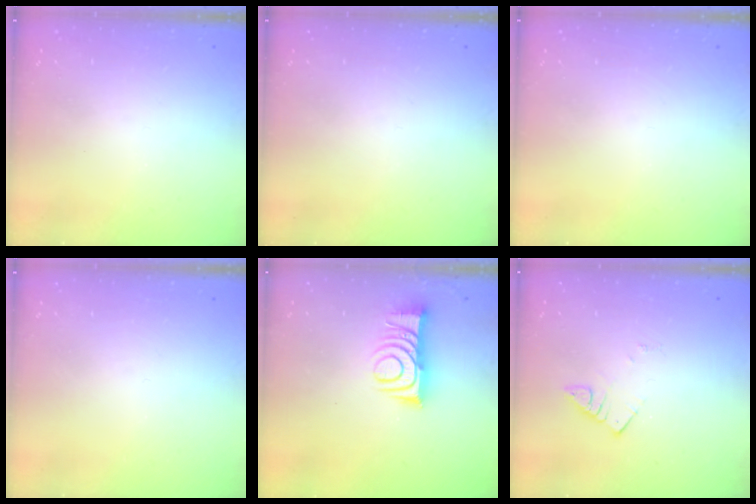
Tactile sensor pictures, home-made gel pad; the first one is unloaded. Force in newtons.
{"total": 0.0}
{"total": 0.0}
{"total": 0.0}
{"total": 10.2, "press": 10.2, "slide": 0.4}
{"total": 2.6, "press": 2.6, "slide": 0.1}